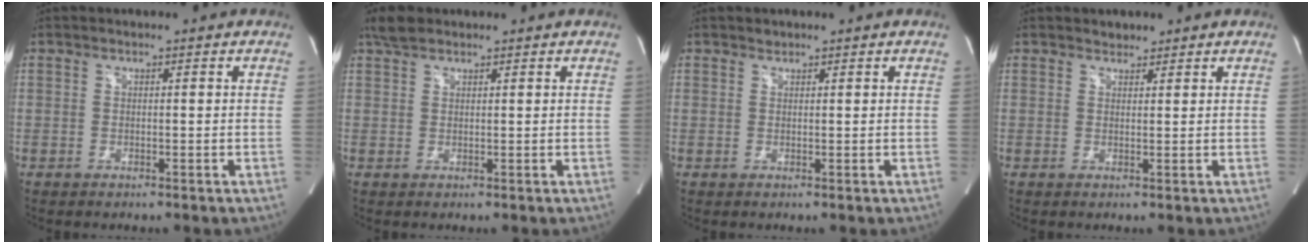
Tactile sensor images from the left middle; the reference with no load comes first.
{"total": 2.6, "force": [2.1, 1.0, 1.0], "torque": [-0.028, 0.011, 0.041]}
{"total": 0.6, "force": [0.6, 0.2, 0.0], "torque": [-0.003, -0.004, 0.008]}
{"total": 1.4, "force": [1.2, 0.6, 0.1], "torque": [-0.006, -0.001, 0.018]}